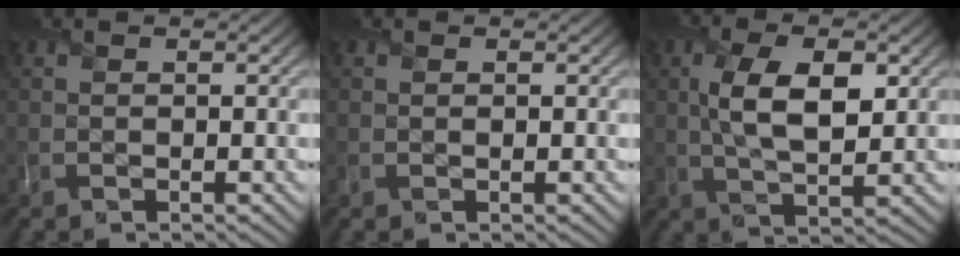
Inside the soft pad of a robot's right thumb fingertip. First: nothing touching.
{"total": 0.0}
{"total": 7.7, "force": [1.2, 3.3, 6.8], "torque": [-0.139, 0.001, 0.024]}